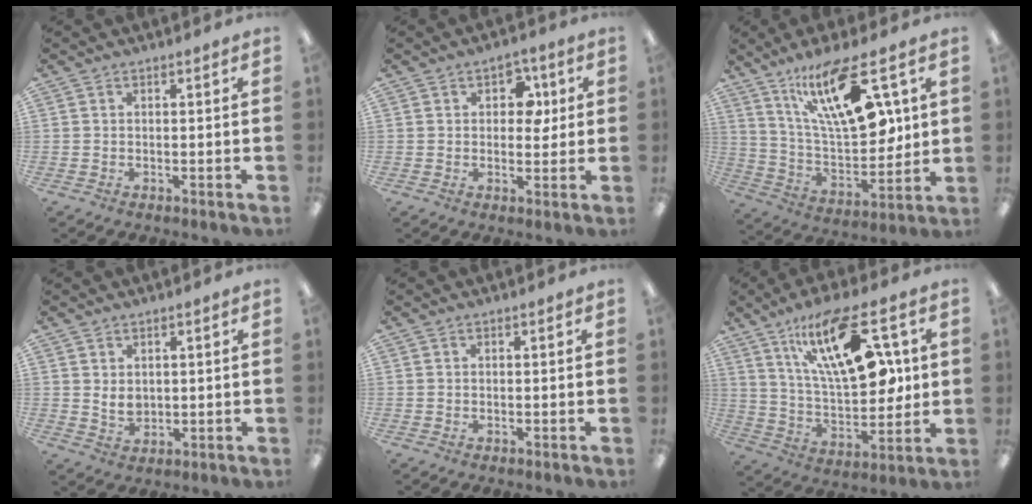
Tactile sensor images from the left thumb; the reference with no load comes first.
{"total": 6.5, "force": [2.1, 4.3, 4.4], "torque": [-0.044, -0.006, 0.029]}
{"total": 21.5, "force": [11.4, 7.8, 16.5], "torque": [-0.294, -0.044, 0.182]}
{"total": 3.6, "force": [1.4, 2.7, 2.0], "torque": [-0.033, -0.005, 0.025]}
{"total": 0.0}
{"total": 23.7, "force": [10.5, 10.2, 18.6], "torque": [-0.306, -0.036, 0.166]}